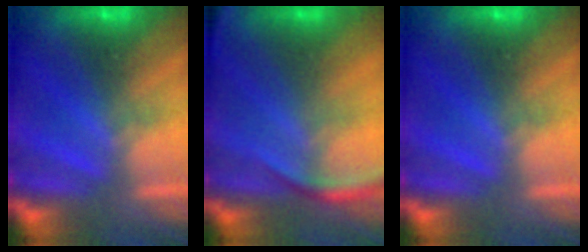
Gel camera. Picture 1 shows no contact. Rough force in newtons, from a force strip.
{"total": 2.6}
{"total": 0.0}